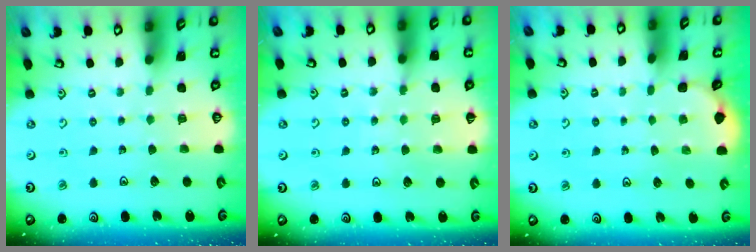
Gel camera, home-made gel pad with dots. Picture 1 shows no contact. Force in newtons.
{"total": 4.9, "press": 4.7, "slide": 1.2}
{"total": 1.3, "press": 1.3, "slide": 0.1}